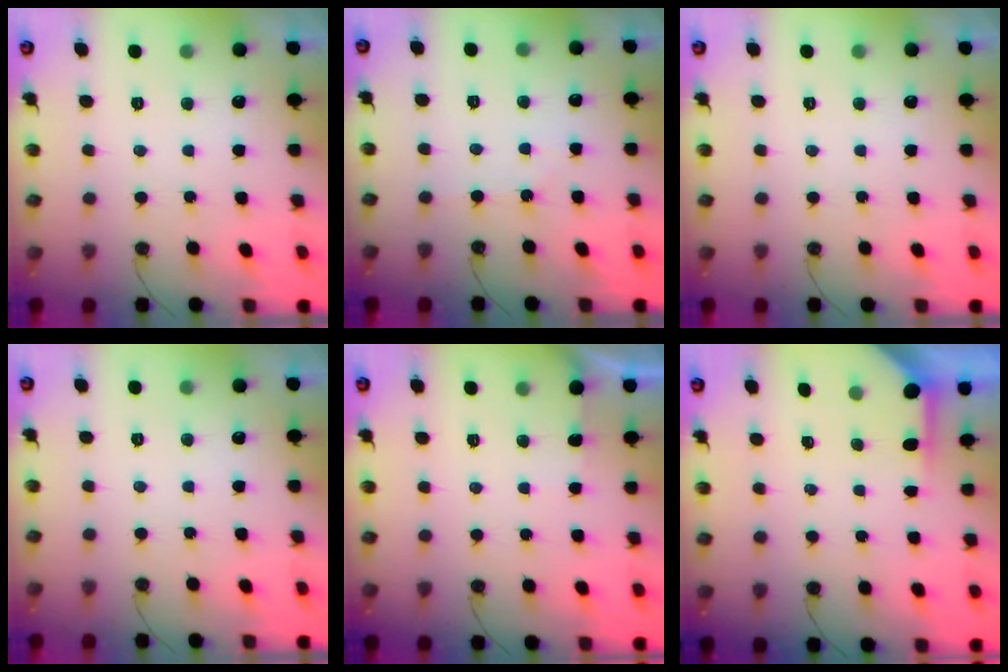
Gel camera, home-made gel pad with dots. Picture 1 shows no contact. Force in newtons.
{"total": 3.4, "press": 3.3, "slide": 0.6}
{"total": 0.0}
{"total": 0.0}
{"total": 2.5, "press": 2.5, "slide": 0.4}
{"total": 4.0, "press": 3.9, "slide": 0.3}